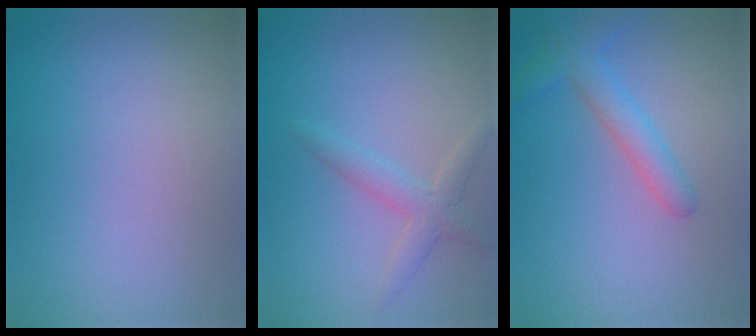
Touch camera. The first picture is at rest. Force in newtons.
{"total": 2.2, "press": 2.2, "slide": 0.1}
{"total": 2.8, "press": 2.7, "slide": 0.2}